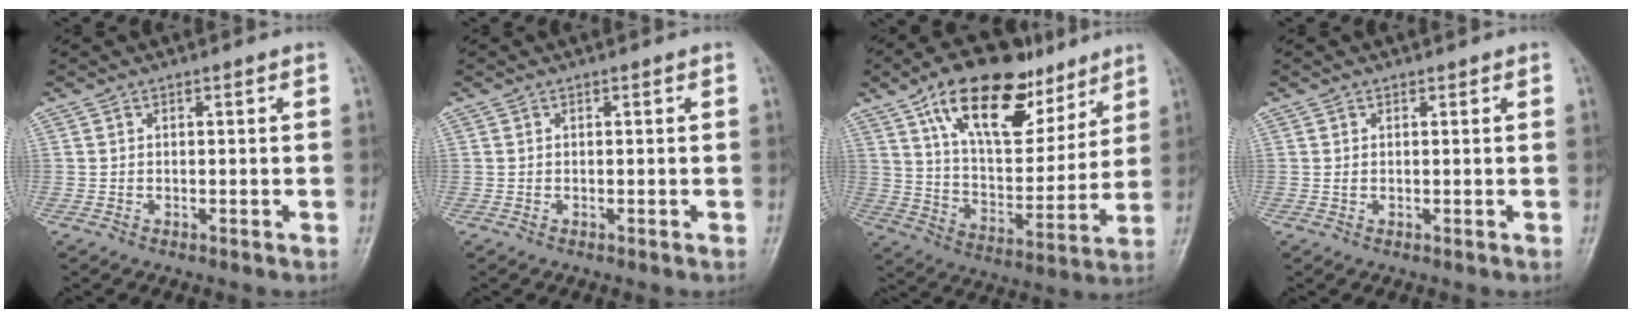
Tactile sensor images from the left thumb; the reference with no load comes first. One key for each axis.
{"total": 0.0}
{"total": 22.6, "fx": 13.2, "fy": 10.9, "fz": 14.7, "tx": -0.196, "ty": -0.044, "tz": 0.229}
{"total": 0.6, "fx": 0.3, "fy": 0.5, "fz": 0.3, "tx": -0.004, "ty": -0.001, "tz": 0.004}